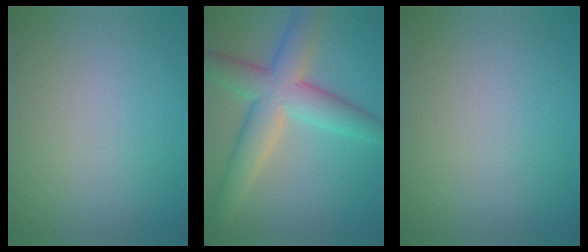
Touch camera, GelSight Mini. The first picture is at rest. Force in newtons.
{"total": 7.5, "press": 7.5, "slide": 0.6}
{"total": 0.0}